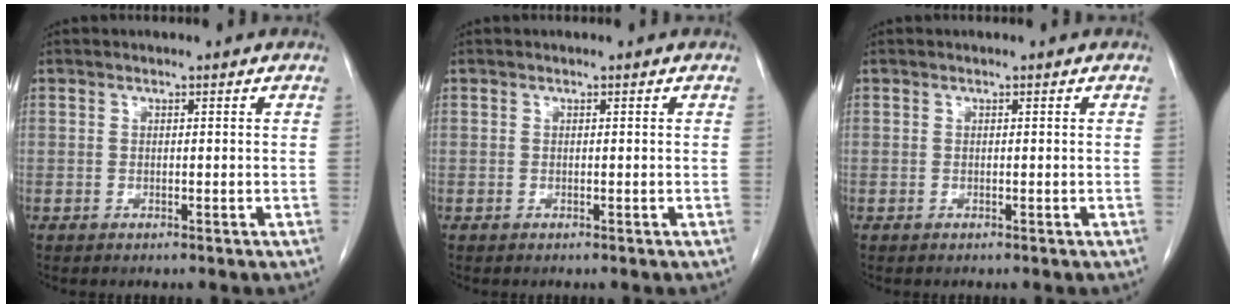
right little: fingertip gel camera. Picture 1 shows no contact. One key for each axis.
{"total": 0.0}
{"total": 0.0}